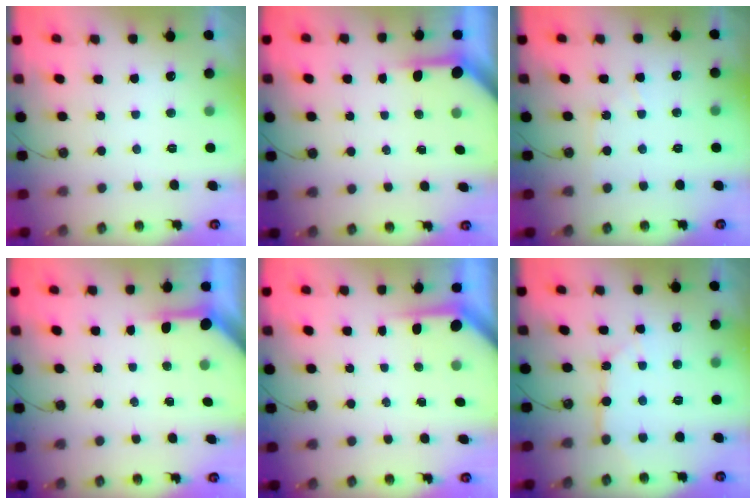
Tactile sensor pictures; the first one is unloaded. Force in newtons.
{"total": 4.0, "press": 3.9, "slide": 0.4}
{"total": 4.6, "press": 4.5, "slide": 0.7}
{"total": 3.8, "press": 3.8, "slide": 0.3}
{"total": 3.6, "press": 3.6, "slide": 0.4}
{"total": 5.8, "press": 5.8, "slide": 0.5}